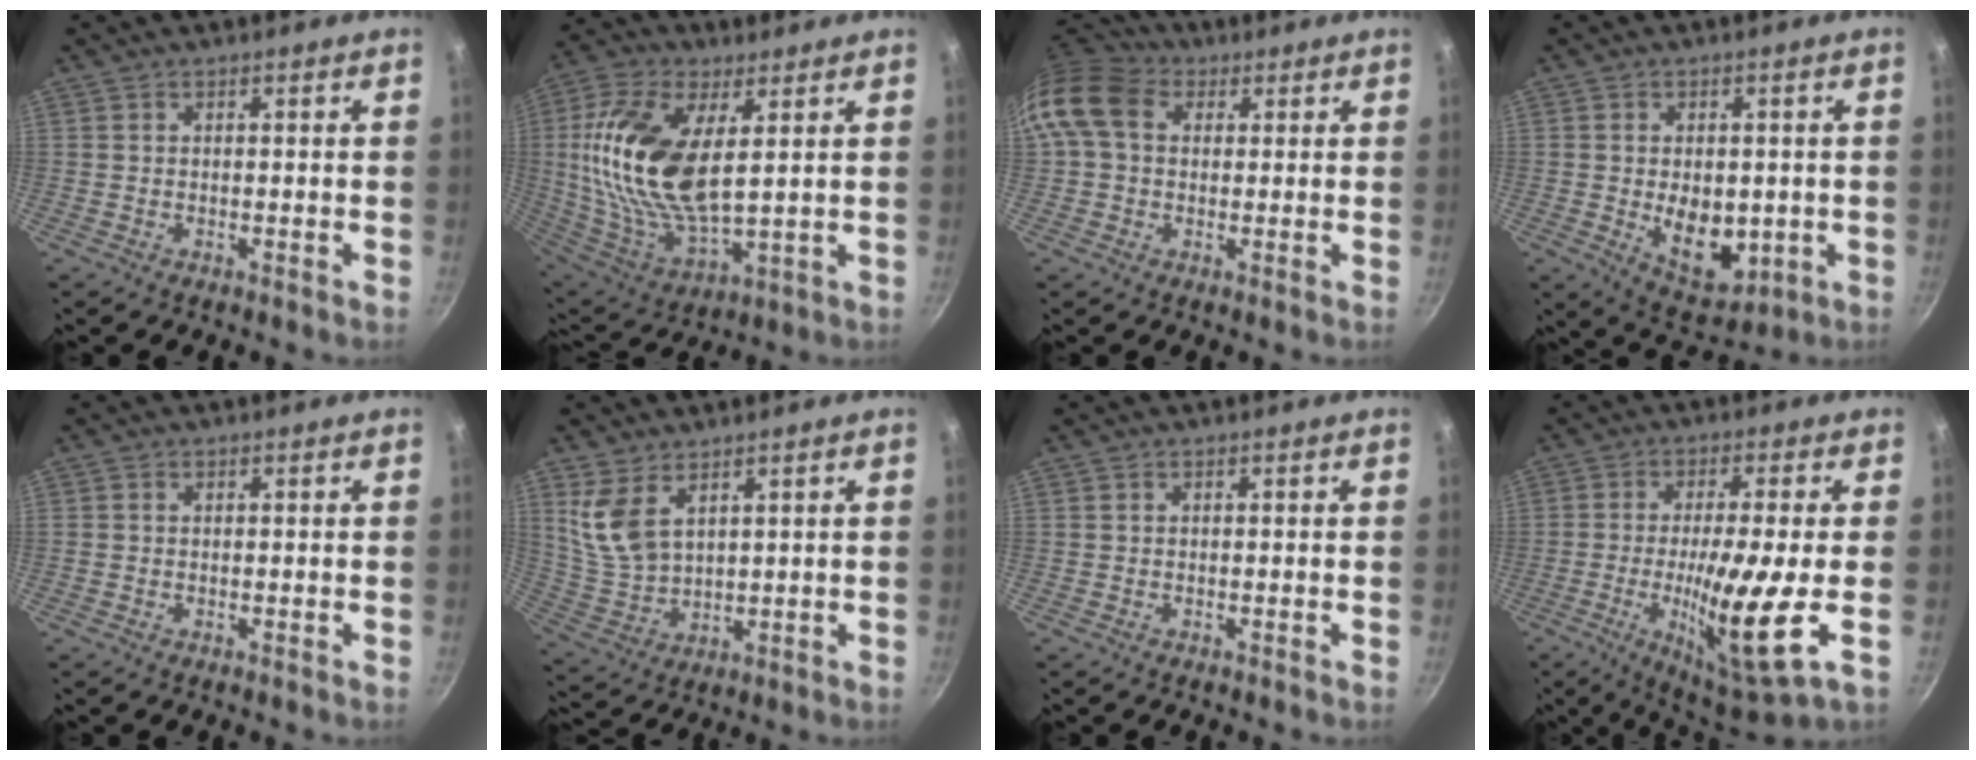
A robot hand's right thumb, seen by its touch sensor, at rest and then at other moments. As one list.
[{"total": 21.1, "force": [4.2, 10.3, 17.9], "torque": [-0.362, -0.020, 0.082]}, {"total": 11.4, "force": [2.5, 8.8, 6.9], "torque": [-0.120, 0.019, 0.028]}, {"total": 10.6, "force": [-1.2, 6.9, 7.9], "torque": [-0.086, -0.016, 0.002]}, {"total": 0.5, "force": [0.2, 0.5, 0.2], "torque": [-0.001, 0.003, 0.001]}, {"total": 8.7, "force": [4.4, 4.9, 5.7], "torque": [-0.107, -0.029, 0.104]}, {"total": 0.0}, {"total": 15.8, "force": [-3.2, 1.8, 15.4], "torque": [-0.269, -0.010, -0.052]}]